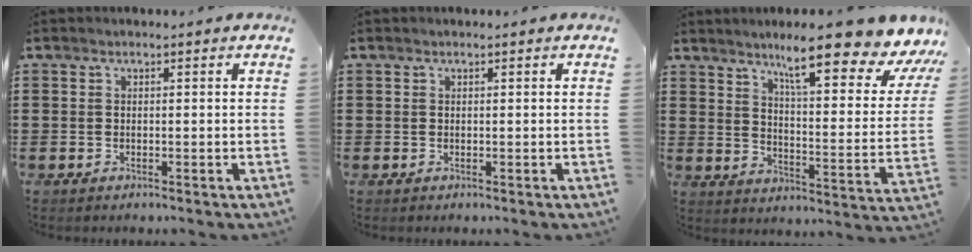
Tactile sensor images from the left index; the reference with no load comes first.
{"total": 0.0}
{"total": 12.4, "force": [9.2, 1.0, 8.3], "torque": [-0.147, -0.052, 0.143]}